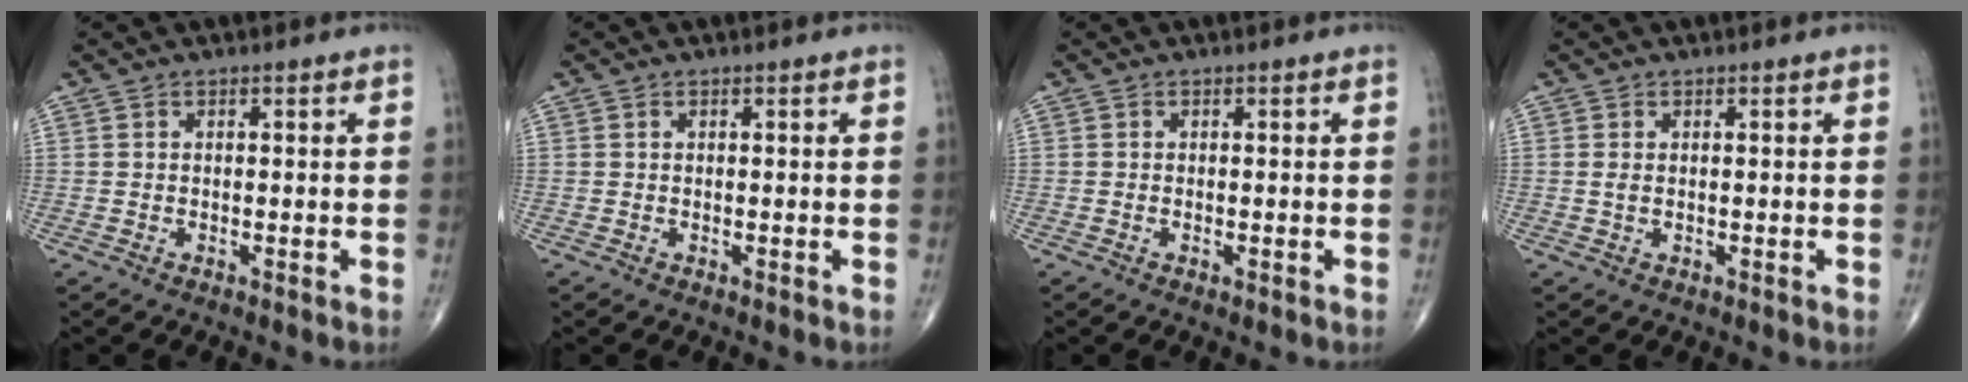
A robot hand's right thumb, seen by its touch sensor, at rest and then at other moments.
{"total": 0.0}
{"total": 0.6, "force": [-0.2, 0.3, 0.5], "torque": [-0.011, -0.002, -0.003]}
{"total": 0.9, "force": [0.2, 0.5, 0.8], "torque": [-0.018, 0.001, 0.009]}